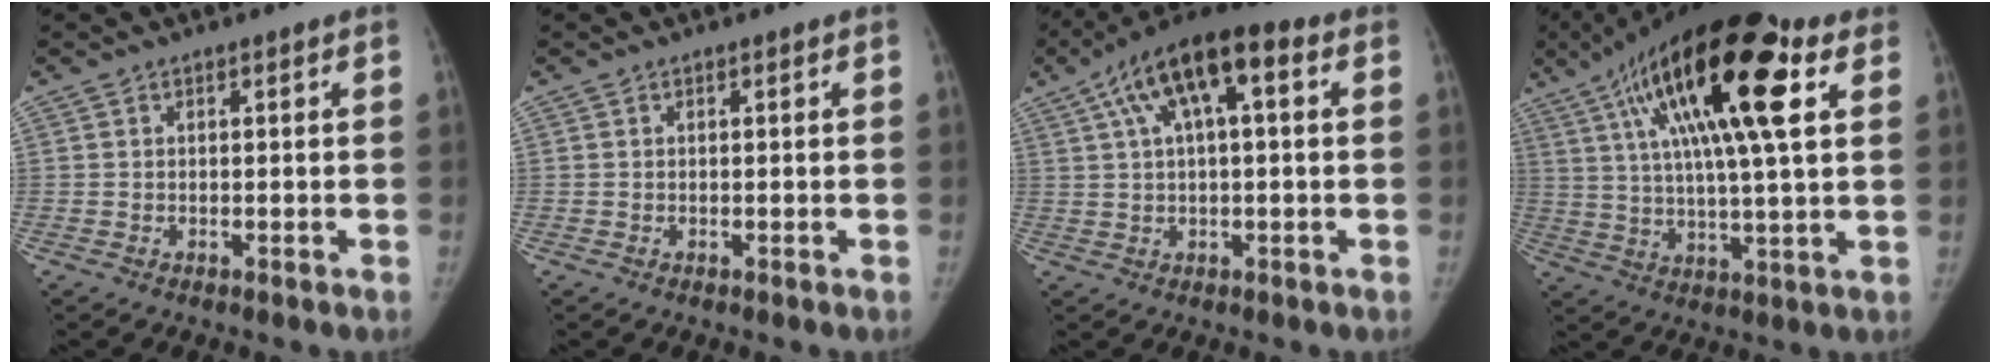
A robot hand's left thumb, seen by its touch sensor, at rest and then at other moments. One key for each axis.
{"total": 0.0}
{"total": 14.4, "fx": 4.8, "fy": 5.7, "fz": 12.3, "tx": -0.204, "ty": 0.033, "tz": 0.072}
{"total": 25.0, "fx": 9.8, "fy": 6.9, "fz": 21.9, "tx": -0.372, "ty": 0.003, "tz": 0.156}